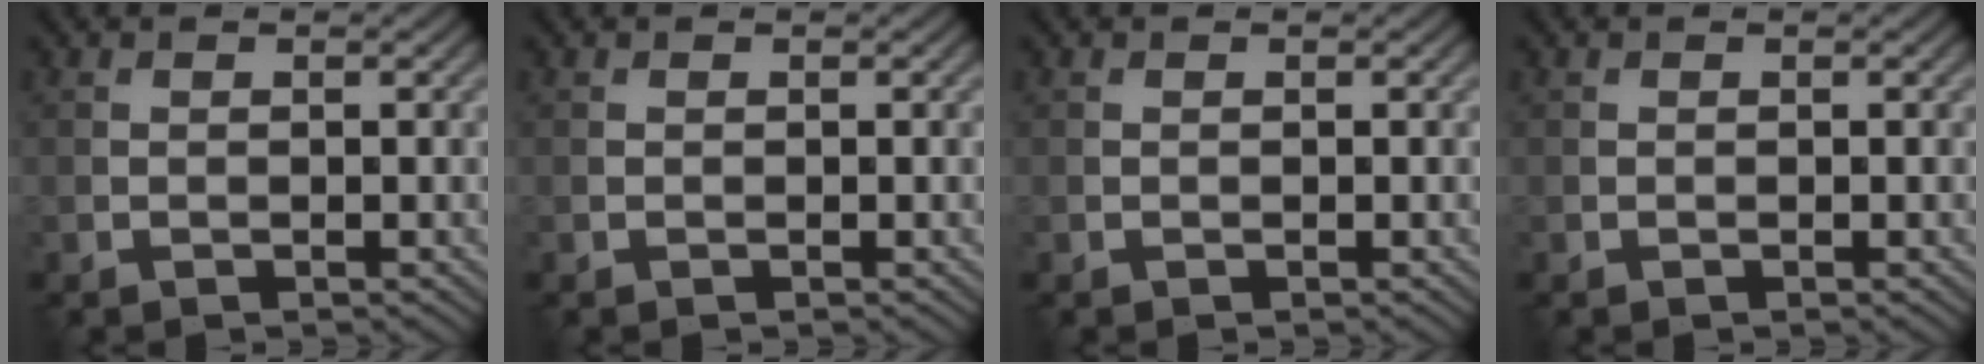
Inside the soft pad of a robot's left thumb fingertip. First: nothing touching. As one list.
[{"total": 0.0}, {"total": 0.0}, {"total": 0.0}]